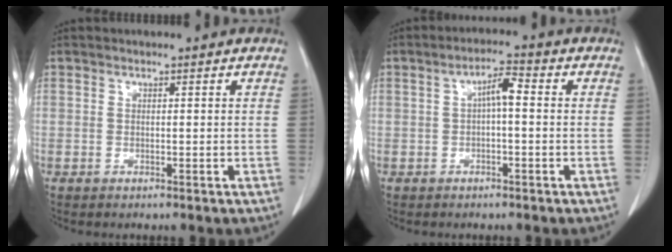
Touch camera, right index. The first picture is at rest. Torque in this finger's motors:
{"motor_torque": [0.47, -0.07, 0.08, 0.08]}